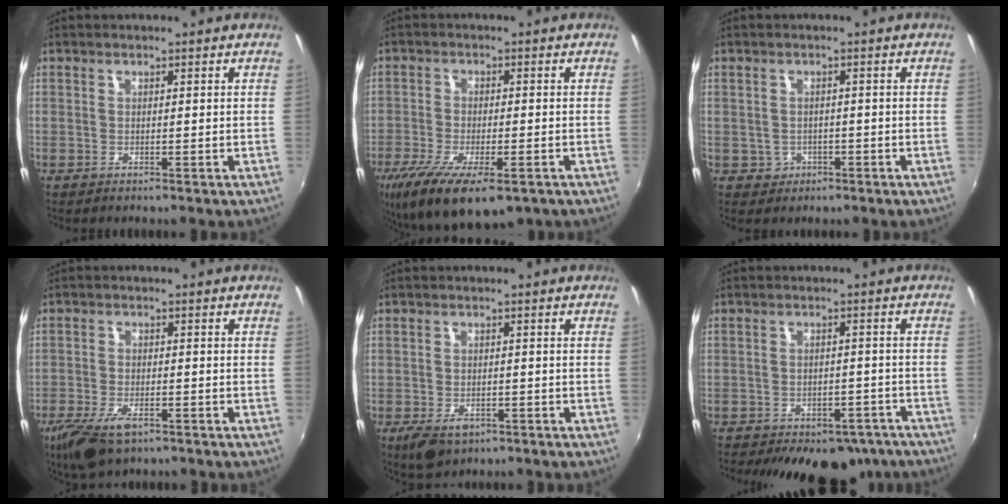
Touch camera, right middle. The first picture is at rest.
{"total": 15.6, "force": [-9.6, 5.8, 10.9], "torque": [-0.226, -0.052, -0.151]}
{"total": 2.8, "force": [-0.8, 2.7, 0.4], "torque": [-0.016, 0.004, -0.005]}
{"total": 9.1, "force": [-5.8, 3.7, 5.9], "torque": [-0.145, -0.028, -0.106]}
{"total": 6.0, "force": [-3.4, 3.3, 3.6], "torque": [-0.085, -0.021, -0.058]}
{"total": 15.9, "force": [-12.0, 8.0, 6.7], "torque": [-0.130, 0.006, -0.133]}